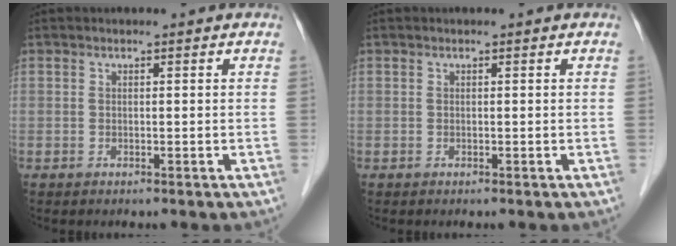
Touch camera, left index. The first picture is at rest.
{"total": 0.0}